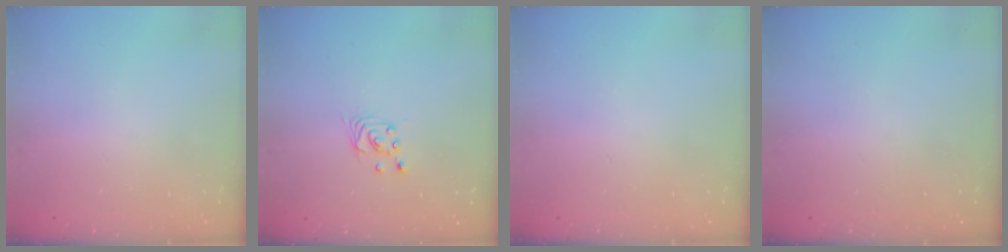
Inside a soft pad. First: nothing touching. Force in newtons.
{"total": 2.4, "press": 2.4, "slide": 0.2}
{"total": 0.0}
{"total": 0.0}